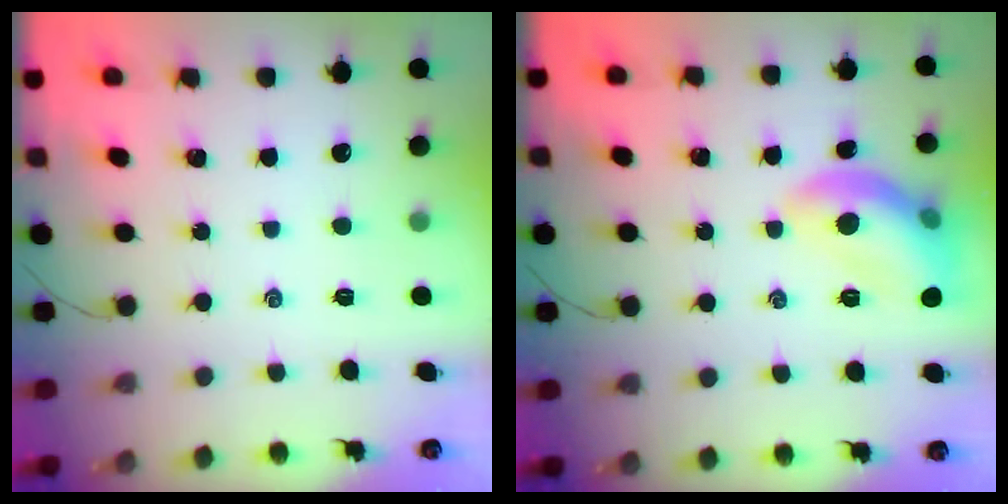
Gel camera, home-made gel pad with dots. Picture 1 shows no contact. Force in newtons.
{"total": 12.7, "press": 12.7, "slide": 1.0}